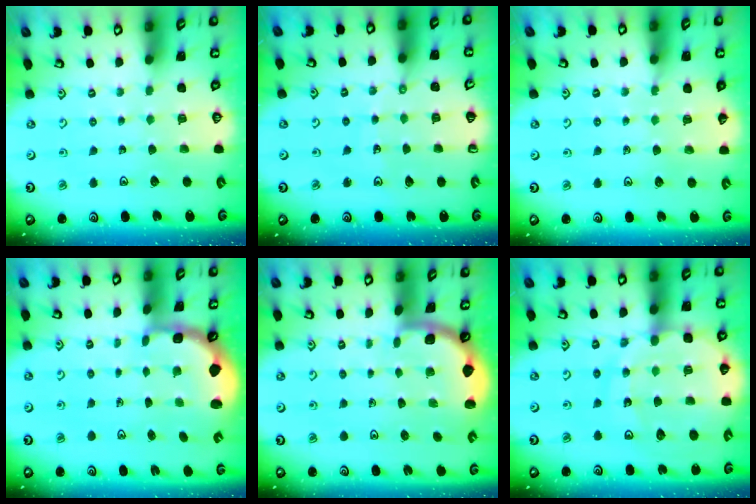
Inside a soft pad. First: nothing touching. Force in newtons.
{"total": 4.2, "press": 4.2, "slide": 0.4}
{"total": 5.7, "press": 5.6, "slide": 0.8}
{"total": 2.2, "press": 2.0, "slide": 1.1}
{"total": 1.7, "press": 1.7, "slide": 0.0}
{"total": 15.6, "press": 15.4, "slide": 2.7}